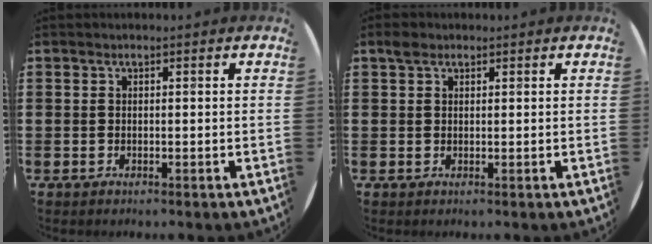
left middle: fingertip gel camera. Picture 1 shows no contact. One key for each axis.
{"total": 1.4, "fx": 1.1, "fy": 0.9, "fz": 0.4, "tx": 0.006, "ty": -0.002, "tz": 0.017}